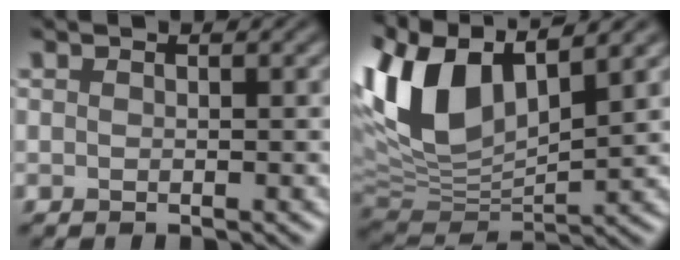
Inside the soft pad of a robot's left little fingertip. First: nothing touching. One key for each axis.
{"total": 11.3, "fx": 4.9, "fy": 5.4, "fz": 8.7, "tx": -0.198, "ty": 0.018, "tz": 0.090}